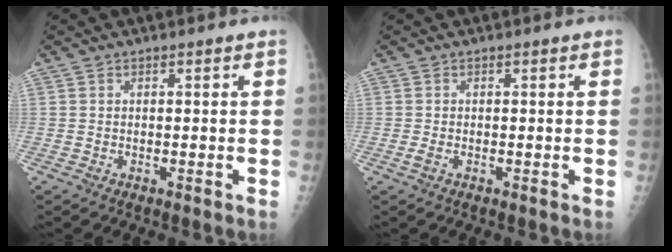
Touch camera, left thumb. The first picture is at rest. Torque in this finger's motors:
{"motor_torque": [-0.33, -0.27, 0.11, -0.04, 0.00]}